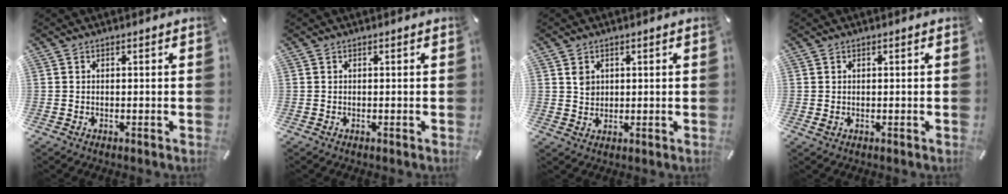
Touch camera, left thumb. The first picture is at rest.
{"total": 0.0}
{"total": 2.9, "force": [1.2, 2.6, 0.8], "torque": [-0.003, -0.003, 0.019]}
{"total": 0.5, "force": [0.1, 0.5, 0.2], "torque": [0.003, -0.001, -0.001]}